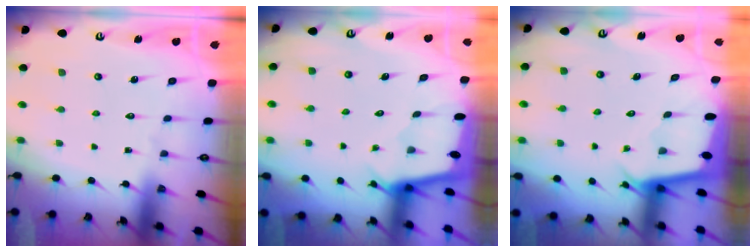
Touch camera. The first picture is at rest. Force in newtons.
{"total": 1.6, "press": 1.6, "slide": 0.2}
{"total": 2.1, "press": 2.1, "slide": 0.1}